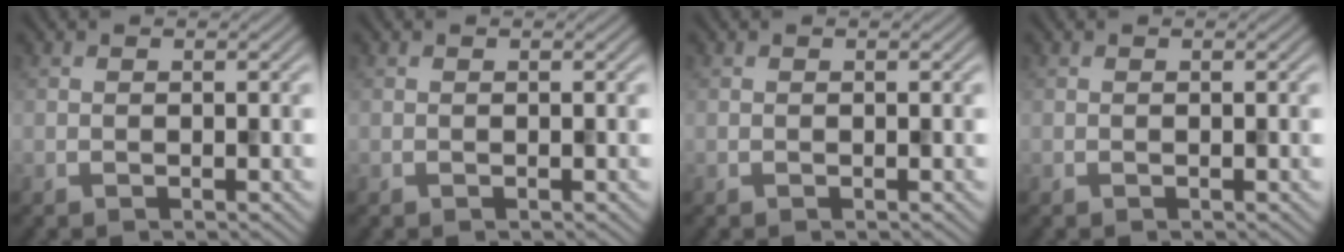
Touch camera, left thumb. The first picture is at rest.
{"total": 0.0}
{"total": 0.0}
{"total": 0.0}